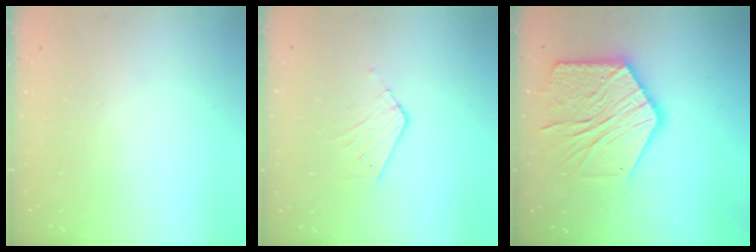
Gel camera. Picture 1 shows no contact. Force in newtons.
{"total": 3.3, "press": 3.3, "slide": 0.2}
{"total": 18.6, "press": 18.6, "slide": 1.4}